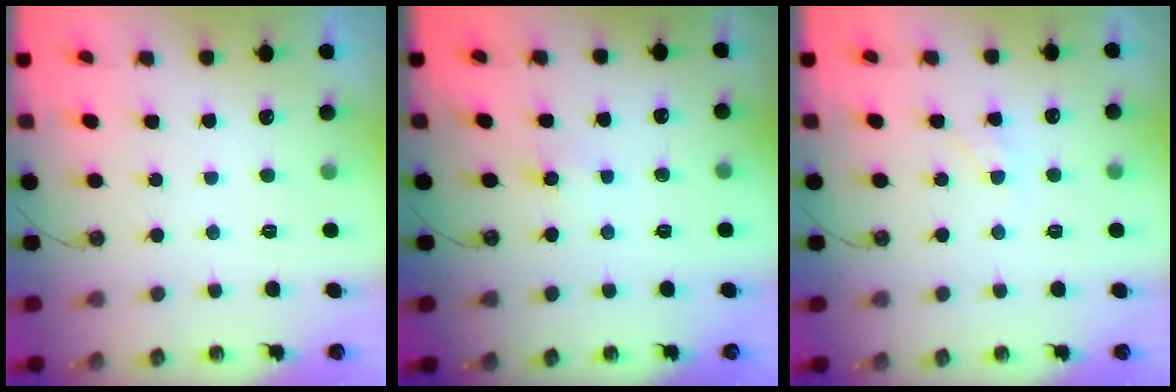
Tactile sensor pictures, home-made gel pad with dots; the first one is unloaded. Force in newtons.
{"total": 4.2, "press": 4.2, "slide": 0.4}
{"total": 6.0, "press": 5.9, "slide": 0.7}